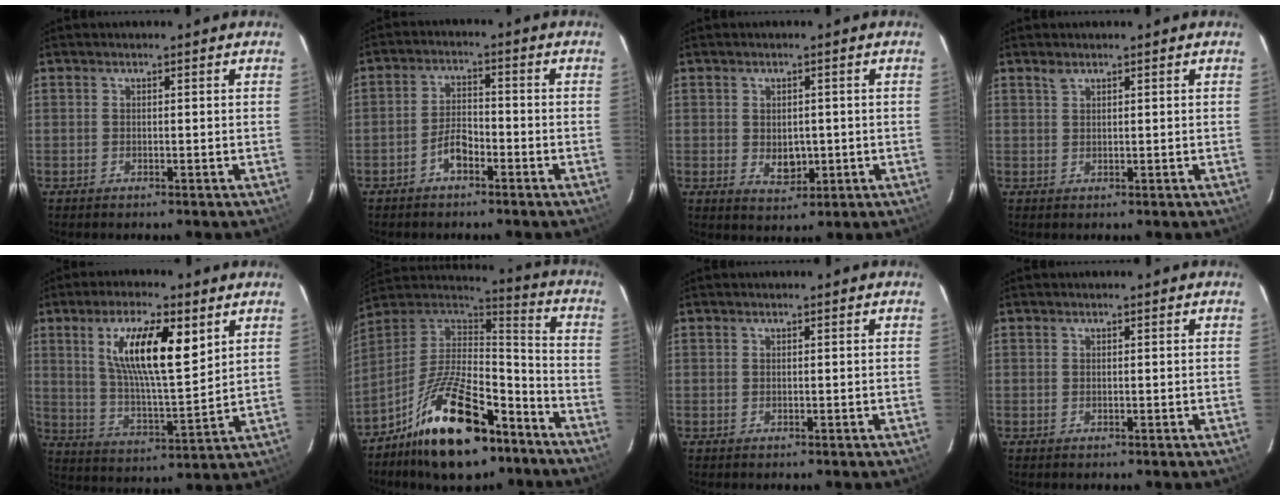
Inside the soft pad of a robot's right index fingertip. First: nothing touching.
{"total": 4.3, "force": [-2.8, 2.0, 2.6], "torque": [-0.059, 0.012, -0.051]}
{"total": 4.5, "force": [-0.5, 3.3, 2.9], "torque": [-0.046, -0.005, -0.002]}
{"total": 1.1, "force": [0.9, 0.4, 0.5], "torque": [-0.007, 0.003, 0.018]}
{"total": 14.8, "force": [6.3, 4.0, 12.7], "torque": [-0.225, 0.006, 0.114]}
{"total": 22.1, "force": [-13.2, 9.3, 15.2], "torque": [-0.279, 0.004, -0.215]}
{"total": 0.0}
{"total": 0.0}